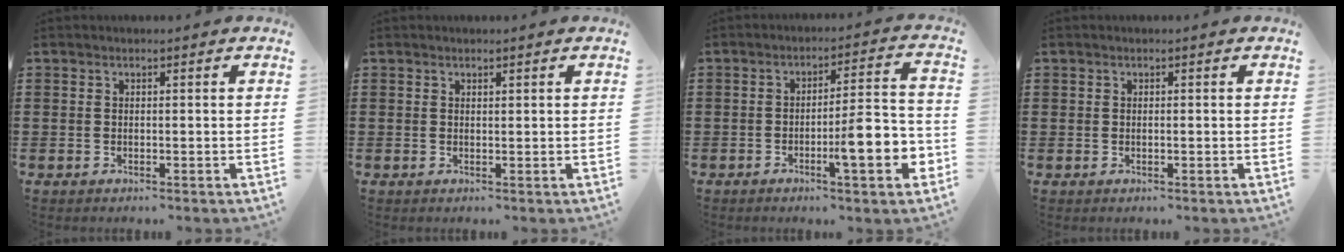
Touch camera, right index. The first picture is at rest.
{"total": 0.5, "force": [0.4, 0.2, 0.2], "torque": [-0.004, 0.001, 0.008]}
{"total": 9.2, "force": [-3.4, 1.7, 8.4], "torque": [-0.117, -0.005, -0.059]}
{"total": 0.0}